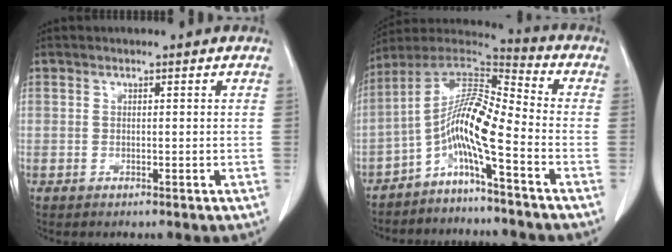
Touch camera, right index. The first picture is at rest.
{"total": 11.0, "force": [-5.0, 0.7, 9.8], "torque": [-0.189, 0.022, -0.098]}